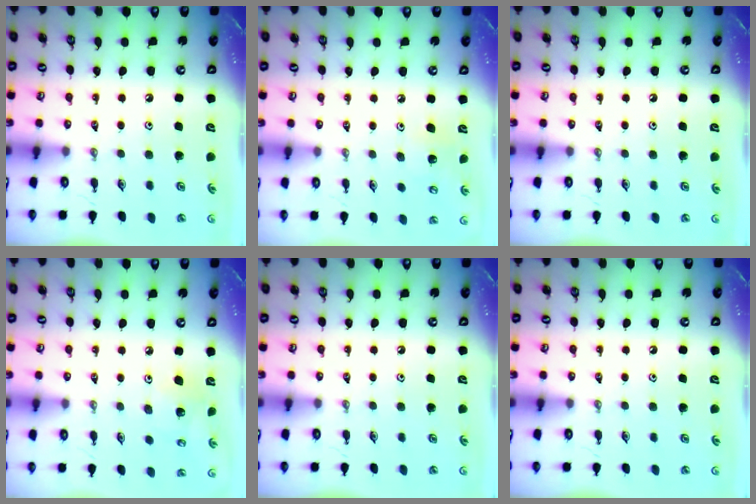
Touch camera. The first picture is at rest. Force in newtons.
{"total": 6.8, "press": 6.8, "slide": 0.7}
{"total": 0.0}
{"total": 5.6, "press": 5.4, "slide": 1.4}
{"total": 0.0}
{"total": 0.0}